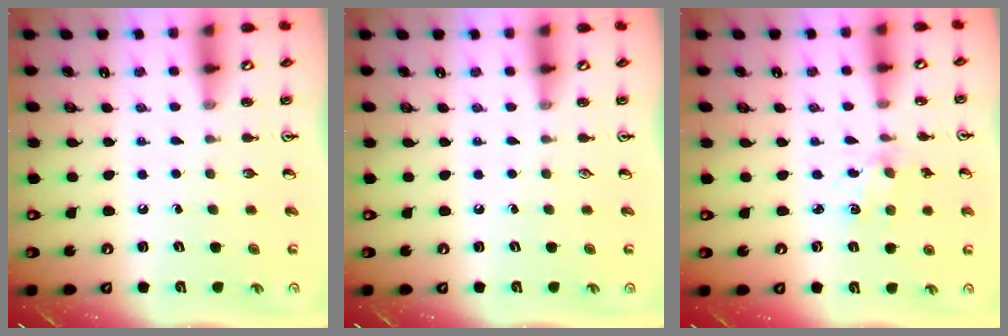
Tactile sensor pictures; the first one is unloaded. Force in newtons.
{"total": 0.0}
{"total": 2.1, "press": 2.1, "slide": 0.3}